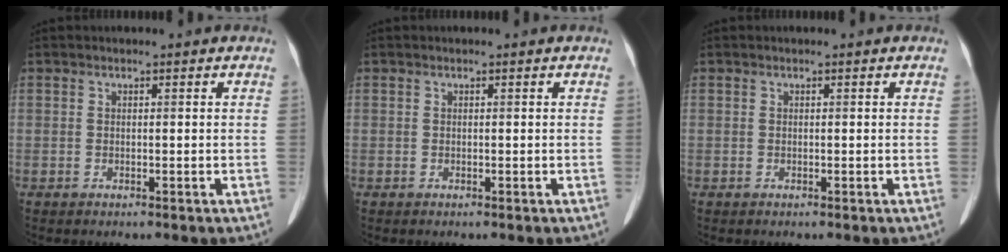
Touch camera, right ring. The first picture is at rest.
{"total": 0.0}
{"total": 0.0}